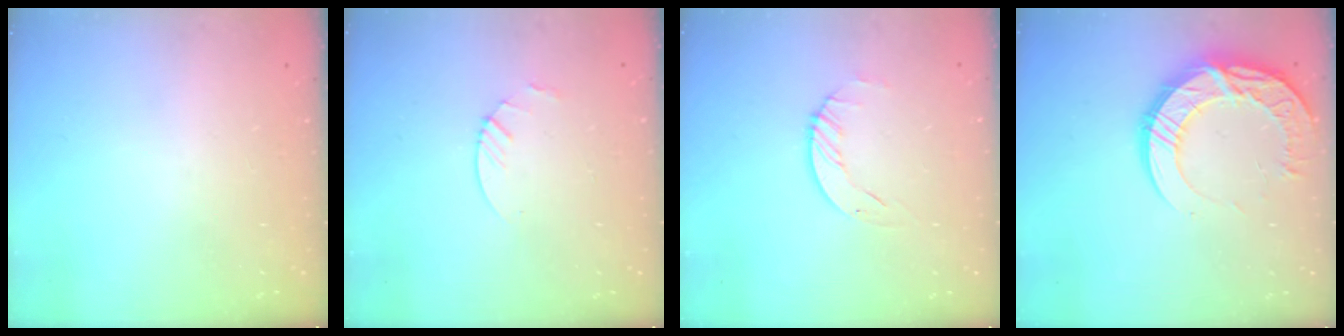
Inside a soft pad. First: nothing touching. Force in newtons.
{"total": 3.0, "press": 3.0, "slide": 0.3}
{"total": 2.3, "press": 2.3, "slide": 0.3}
{"total": 17.2, "press": 17.2, "slide": 0.7}